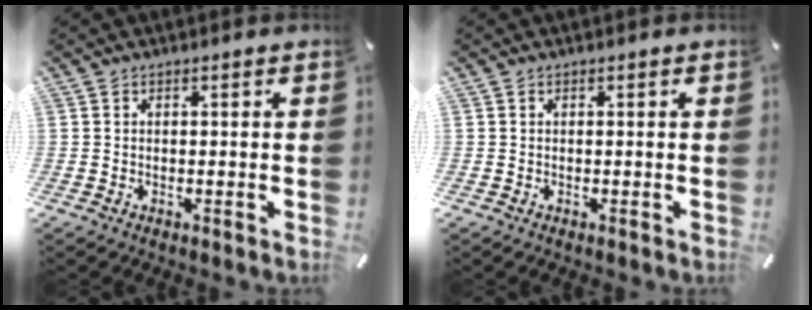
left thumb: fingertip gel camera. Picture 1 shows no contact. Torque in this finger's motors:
{"motor_torque": [-0.21, -0.21, 0.00, 0.00, 0.00]}